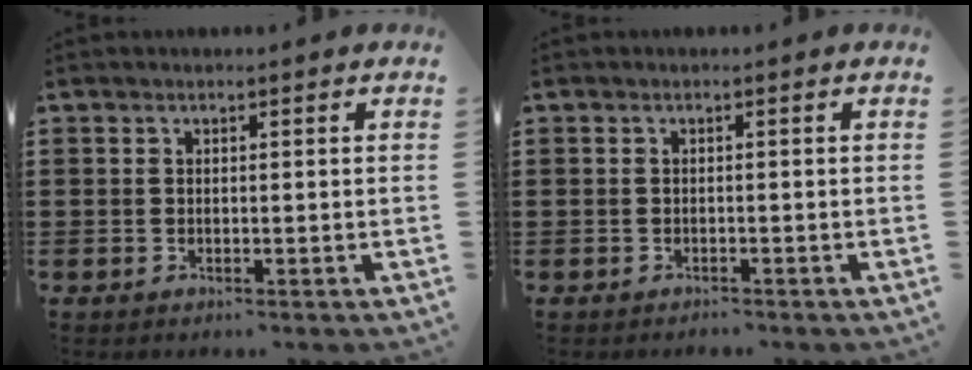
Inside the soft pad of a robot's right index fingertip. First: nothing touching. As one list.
[{"total": 0.9, "force": [-0.8, 0.3, -0.2], "torque": [0.001, 0.004, -0.020]}]